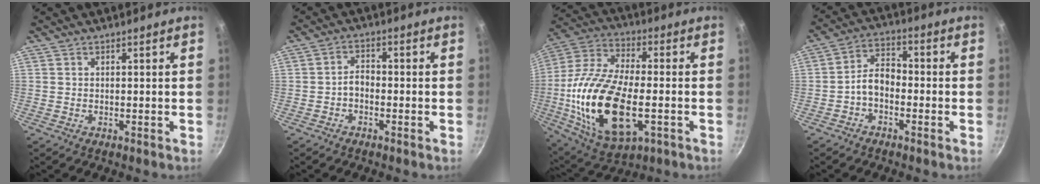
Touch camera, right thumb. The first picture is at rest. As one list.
[{"total": 2.8, "force": [-1.3, 1.8, 1.8], "torque": [-0.025, 0.022, -0.028]}, {"total": 24.1, "force": [-4.4, 11.5, 20.7], "torque": [-0.412, 0.012, -0.083]}, {"total": 5.8, "force": [-2.2, 3.6, 3.9], "torque": [-0.057, 0.037, -0.047]}]